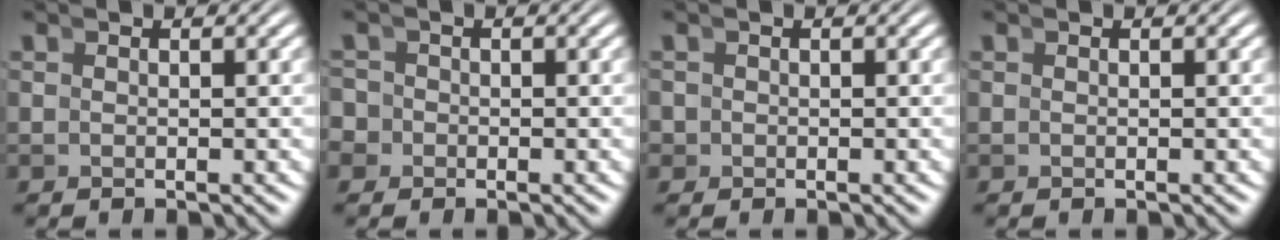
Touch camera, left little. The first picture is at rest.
{"total": 2.8, "force": [-1.1, 2.5, 0.5], "torque": [-0.015, -0.011, -0.022]}
{"total": 1.9, "force": [-0.5, 1.8, 0.2], "torque": [-0.009, -0.007, -0.010]}
{"total": 0.0}